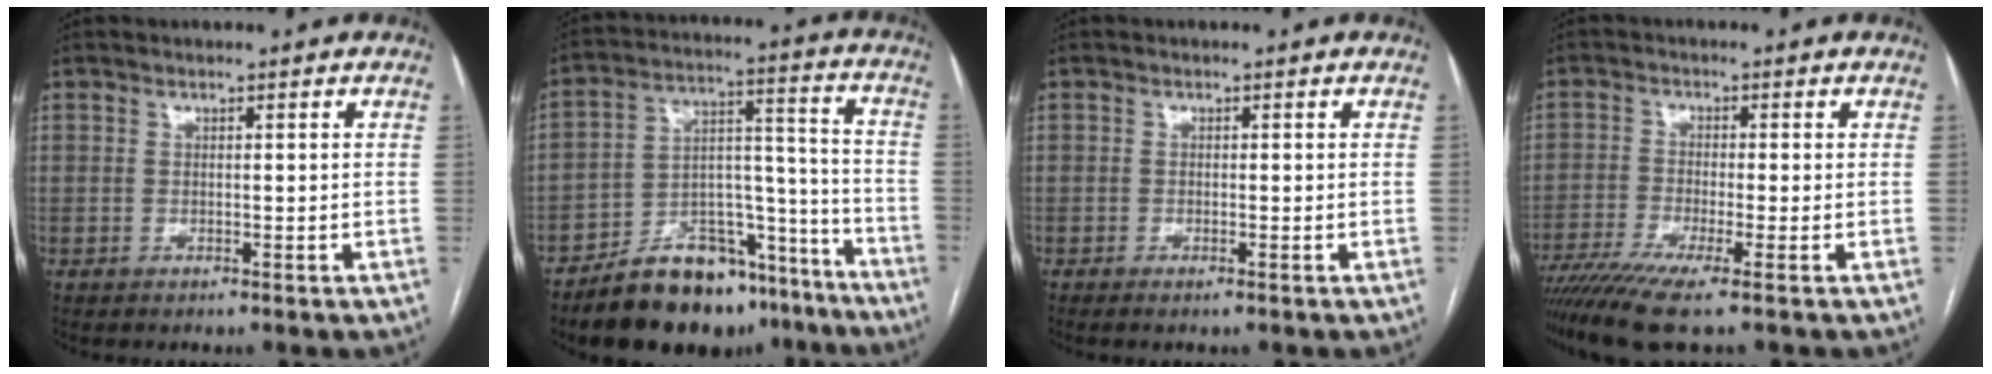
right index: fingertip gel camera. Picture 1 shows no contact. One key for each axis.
{"total": 18.5, "fx": -14.3, "fy": 7.8, "fz": 8.8, "tx": -0.112, "ty": 0.055, "tz": -0.224}
{"total": 0.9, "fx": -0.6, "fy": -0.1, "fz": 0.7, "tx": -0.015, "ty": -0.001, "tz": -0.010}
{"total": 9.6, "fx": -6.9, "fy": -0.2, "fz": 6.6, "tx": -0.115, "ty": -0.016, "tz": -0.119}